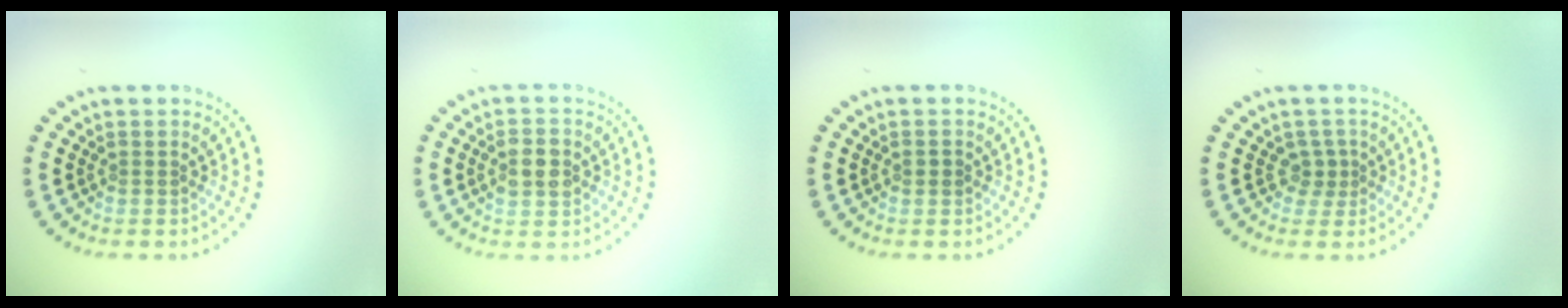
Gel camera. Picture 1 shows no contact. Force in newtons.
{"total": 2.8, "press": 2.8, "slide": 0.2}
{"total": 0.8, "press": 0.8, "slide": 0.3}
{"total": 1.4, "press": 1.0, "slide": 0.9}